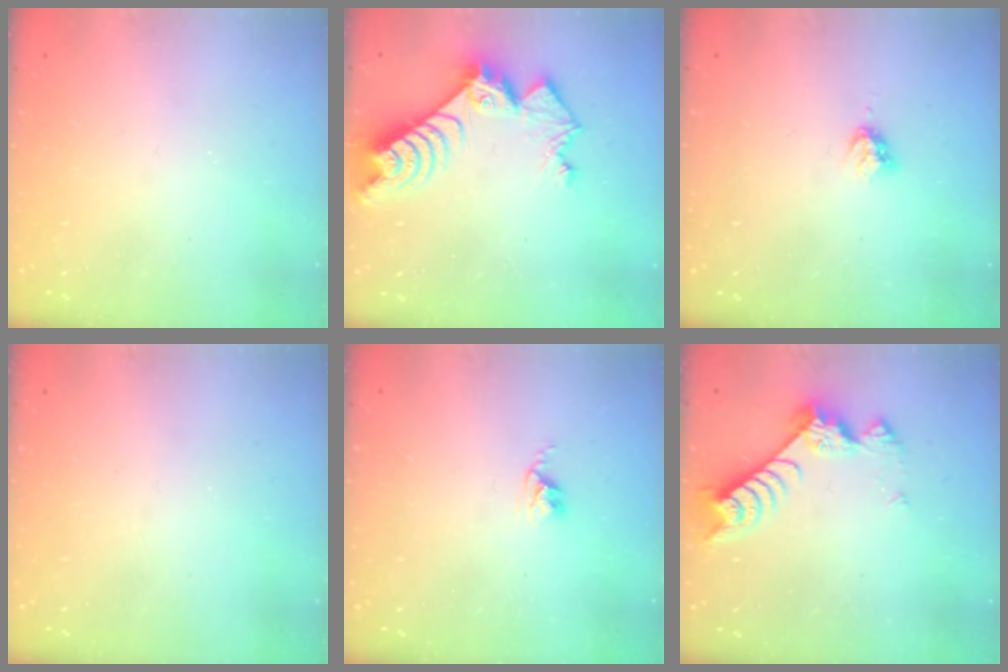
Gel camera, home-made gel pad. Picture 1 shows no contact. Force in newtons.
{"total": 10.7, "press": 10.6, "slide": 1.1}
{"total": 3.3, "press": 3.3, "slide": 0.4}
{"total": 0.0}
{"total": 2.4, "press": 2.4, "slide": 0.3}
{"total": 9.0, "press": 9.0, "slide": 1.0}